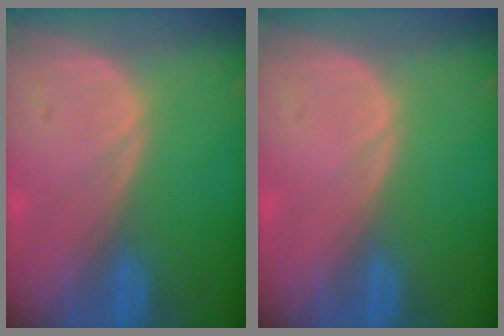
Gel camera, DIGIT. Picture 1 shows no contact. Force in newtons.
{"total": 0.0}